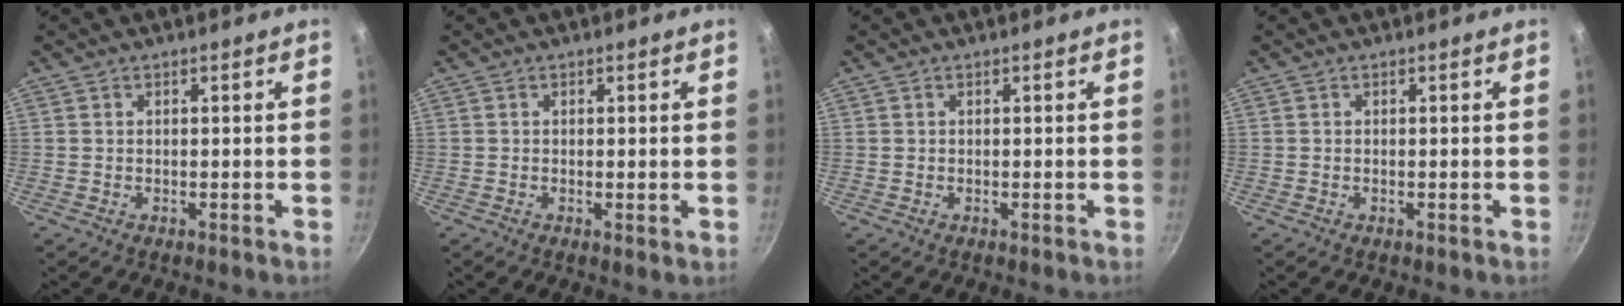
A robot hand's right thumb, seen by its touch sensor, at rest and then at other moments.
{"total": 0.8, "force": [0.0, 0.2, 0.7], "torque": [-0.012, -0.003, -0.002]}
{"total": 0.0}
{"total": 0.0}